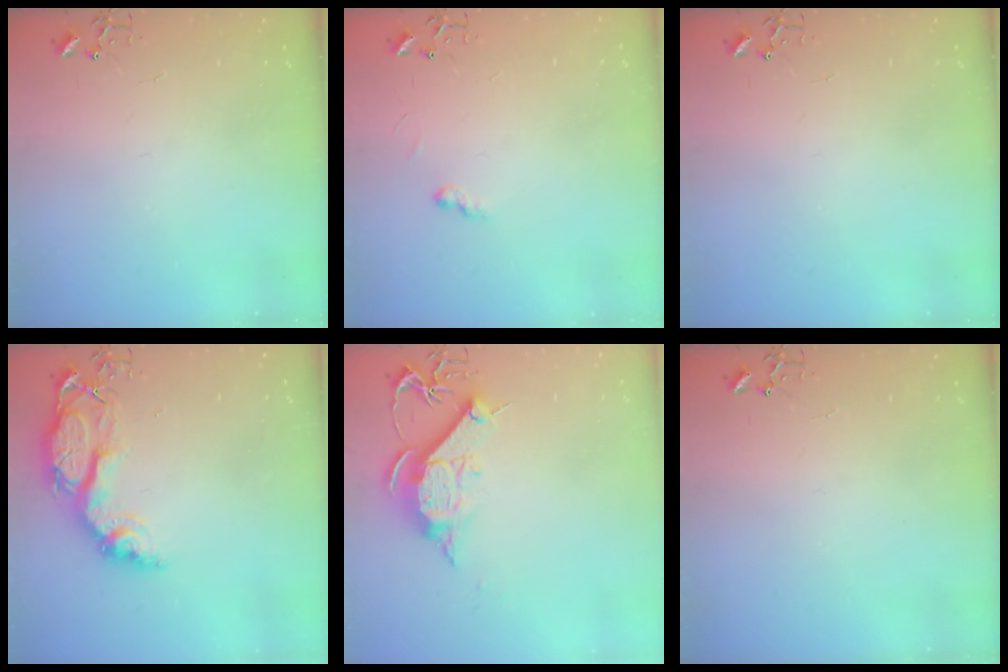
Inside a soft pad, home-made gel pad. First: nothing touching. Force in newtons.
{"total": 4.3, "press": 4.2, "slide": 0.6}
{"total": 0.0}
{"total": 13.9, "press": 13.9, "slide": 1.3}
{"total": 11.7, "press": 11.7, "slide": 0.3}
{"total": 0.0}